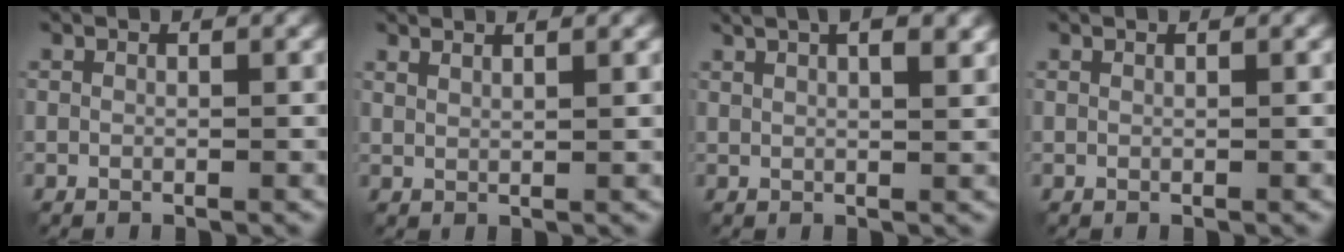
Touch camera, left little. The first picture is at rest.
{"total": 1.9, "force": [1.4, 0.5, 1.1], "torque": [-0.009, 0.003, 0.015]}
{"total": 7.7, "force": [4.2, 3.5, 5.5], "torque": [-0.064, 0.036, 0.041]}
{"total": 0.0}